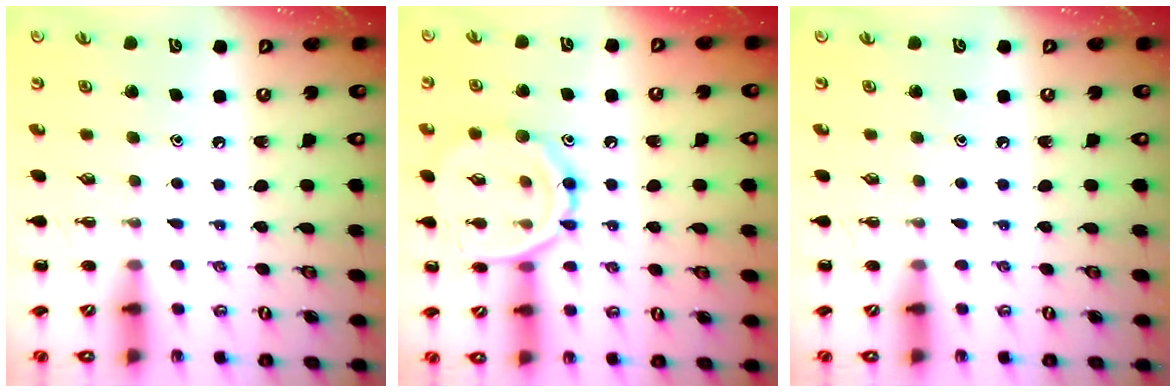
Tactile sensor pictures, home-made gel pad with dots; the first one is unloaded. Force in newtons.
{"total": 12.8, "press": 12.8, "slide": 0.5}
{"total": 0.0}